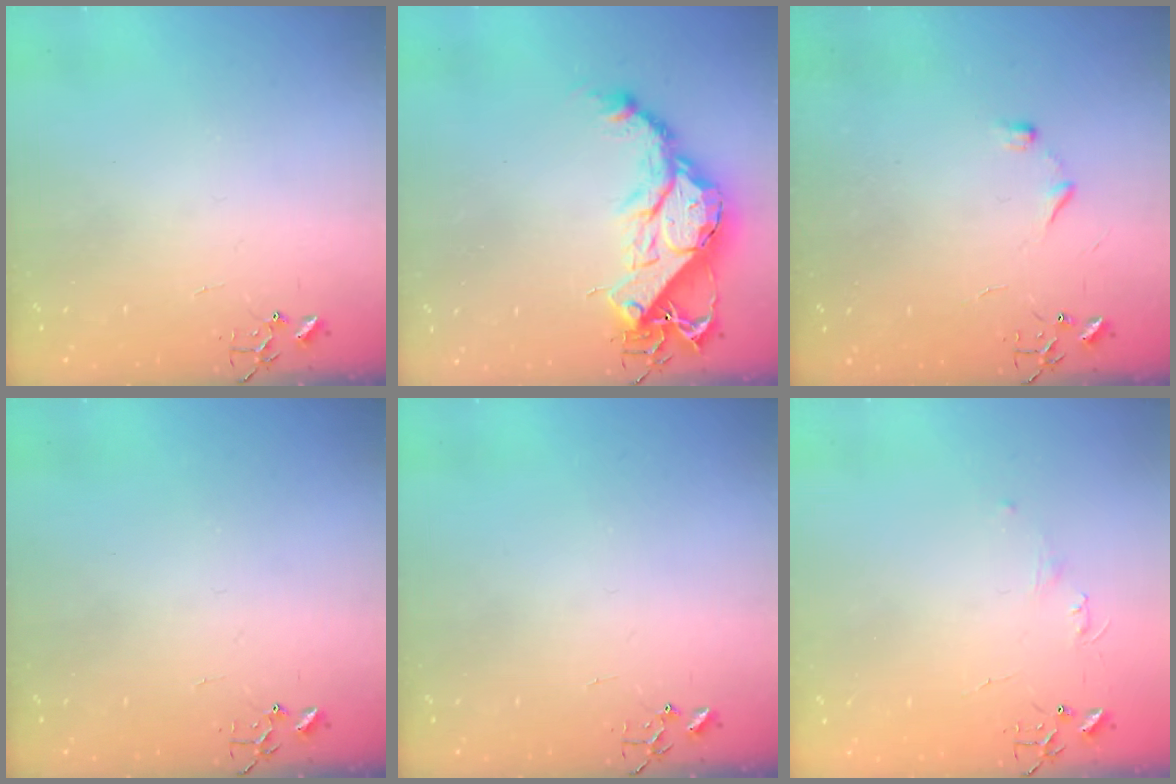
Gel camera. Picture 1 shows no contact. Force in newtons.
{"total": 17.2, "press": 17.1, "slide": 1.3}
{"total": 6.7, "press": 6.7, "slide": 0.7}
{"total": 0.0}
{"total": 0.0}
{"total": 4.0, "press": 3.9, "slide": 0.6}